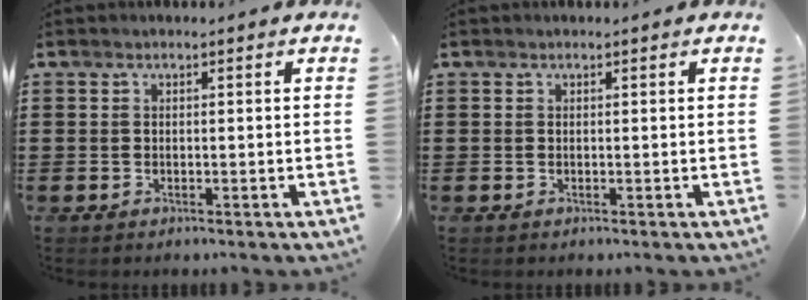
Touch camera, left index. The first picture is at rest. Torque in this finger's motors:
{"motor_torque": [0.06, 0.03, 0.00, 0.00]}